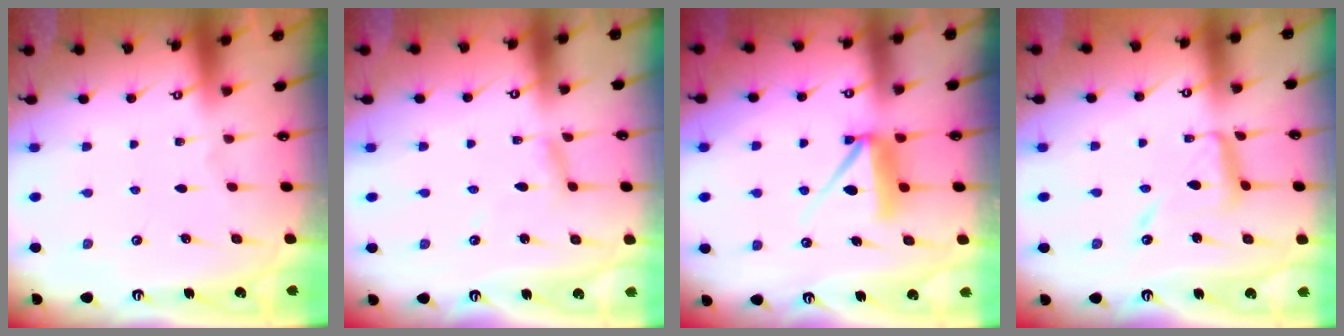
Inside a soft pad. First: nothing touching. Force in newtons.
{"total": 3.4, "press": 3.4, "slide": 0.3}
{"total": 7.7, "press": 7.7, "slide": 0.8}
{"total": 11.3, "press": 11.3, "slide": 1.0}